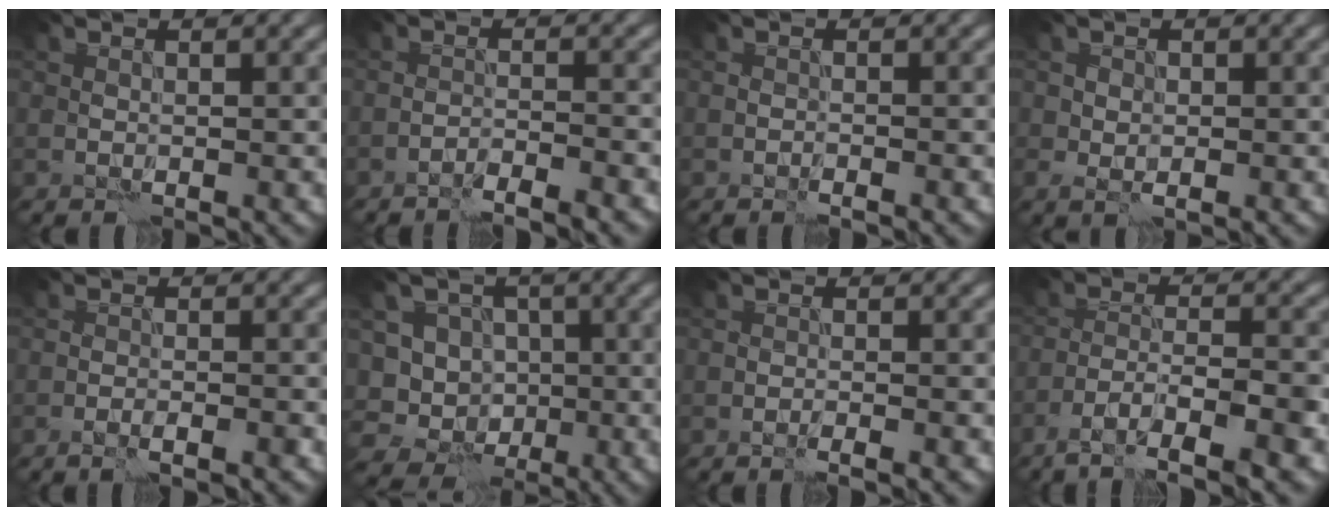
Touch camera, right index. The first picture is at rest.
{"total": 2.9, "force": [-2.7, -0.4, 1.1], "torque": [-0.017, 0.009, -0.049]}
{"total": 0.8, "force": [-0.8, -0.2, 0.1], "torque": [-0.003, 0.004, -0.017]}
{"total": 1.4, "force": [-0.1, 1.0, 0.9], "torque": [-0.012, 0.000, -0.004]}
{"total": 2.2, "force": [-1.7, -0.1, 1.4], "torque": [-0.028, 0.013, -0.030]}
{"total": 9.4, "force": [-3.6, 8.2, 2.7], "torque": [-0.047, 0.008, -0.077]}
{"total": 1.3, "force": [-1.1, -0.4, 0.7], "torque": [-0.009, 0.002, -0.021]}
{"total": 6.3, "force": [-4.3, 0.8, 4.5], "torque": [-0.073, 0.007, -0.077]}